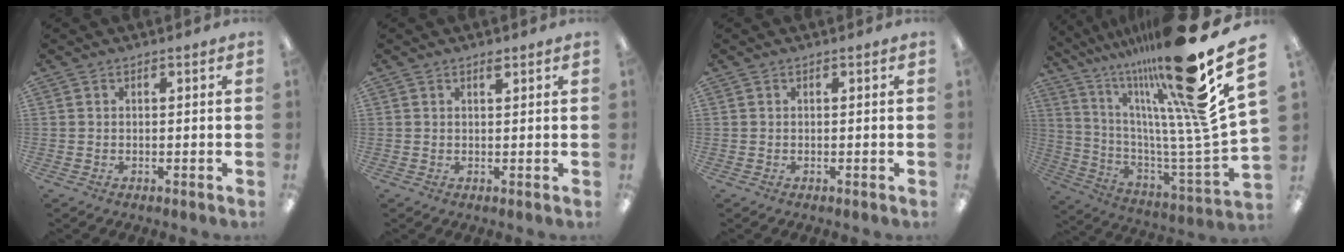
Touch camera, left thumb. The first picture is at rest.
{"total": 1.0, "force": [0.9, 0.1, 0.5], "torque": [-0.004, -0.004, 0.014]}
{"total": 0.0}
{"total": 26.6, "force": [17.2, 5.0, 19.7], "torque": [-0.280, -0.131, 0.281]}